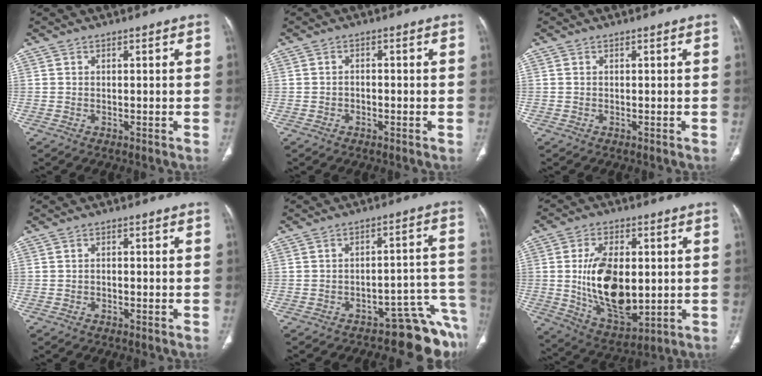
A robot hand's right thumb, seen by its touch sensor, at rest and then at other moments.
{"total": 1.2, "force": [-0.5, 0.9, 0.5], "torque": [-0.003, 0.005, -0.010]}
{"total": 0.0}
{"total": 0.8, "force": [-0.4, 0.7, 0.4], "torque": [-0.003, 0.003, -0.008]}
{"total": 10.4, "force": [-9.0, 4.0, 3.5], "torque": [0.014, 0.108, -0.117]}
{"total": 17.3, "force": [0.2, 9.6, 14.4], "torque": [-0.234, -0.017, 0.020]}